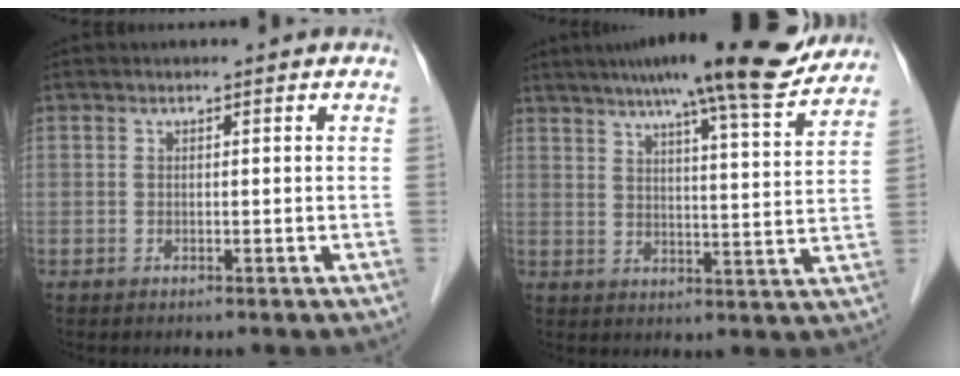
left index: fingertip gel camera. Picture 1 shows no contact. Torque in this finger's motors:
{"motor_torque": [0.88, -1.26, 0.53, 0.14]}